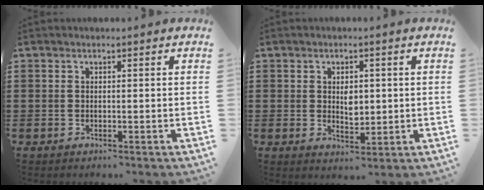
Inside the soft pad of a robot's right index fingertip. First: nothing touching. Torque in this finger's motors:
{"motor_torque": [1.09, 1.05, 0.13, 0.03]}